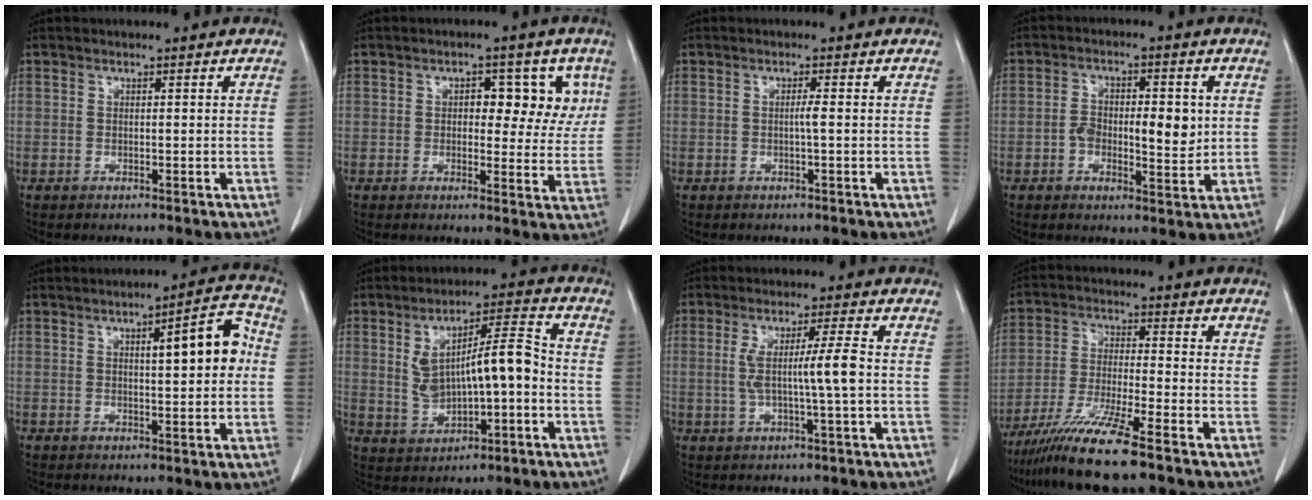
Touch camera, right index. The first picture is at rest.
{"total": 7.2, "force": [2.2, 4.1, 5.5], "torque": [-0.049, 0.016, 0.024]}
{"total": 1.1, "force": [-0.2, -0.2, 1.0], "torque": [-0.019, 0.000, -0.004]}
{"total": 7.8, "force": [0.0, 3.4, 7.1], "torque": [-0.120, 0.008, 0.000]}
{"total": 8.1, "force": [1.2, 1.7, 7.9], "torque": [-0.106, 0.021, 0.014]}
{"total": 10.5, "force": [-0.1, 2.9, 10.1], "torque": [-0.177, 0.022, 0.005]}
{"total": 6.3, "force": [-0.2, -0.8, 6.3], "torque": [-0.117, 0.002, 0.000]}
{"total": 10.5, "force": [-8.0, -0.8, 6.7], "torque": [-0.129, -0.035, -0.147]}